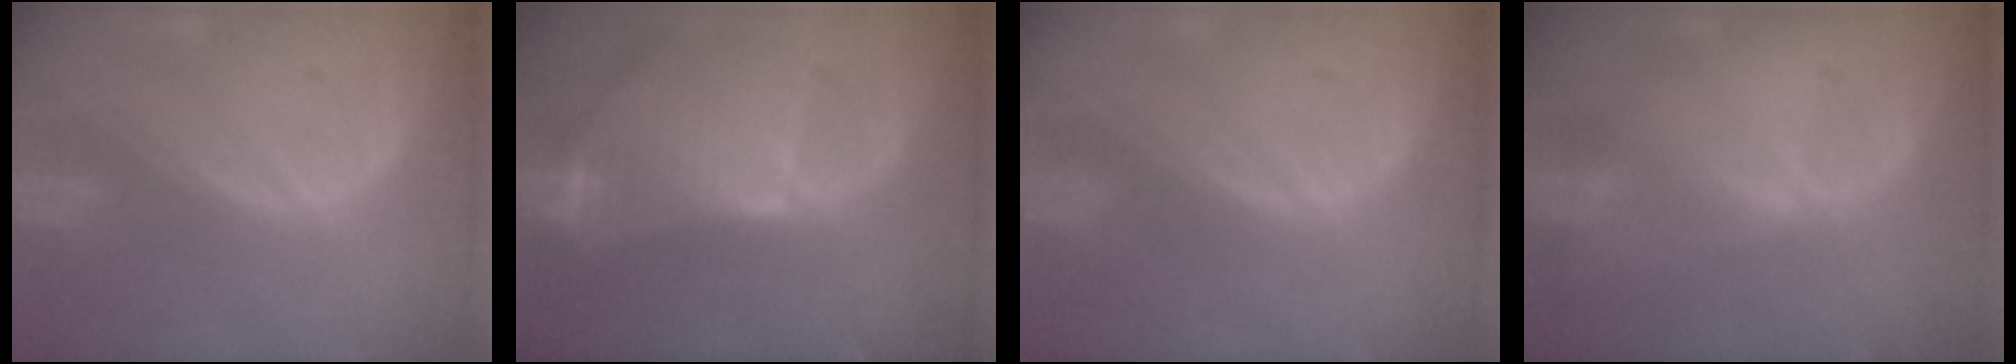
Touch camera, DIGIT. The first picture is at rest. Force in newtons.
{"total": 9.6, "press": 8.4, "slide": 4.6}
{"total": 0.0}
{"total": 0.5, "press": 0.5, "slide": 0.2}